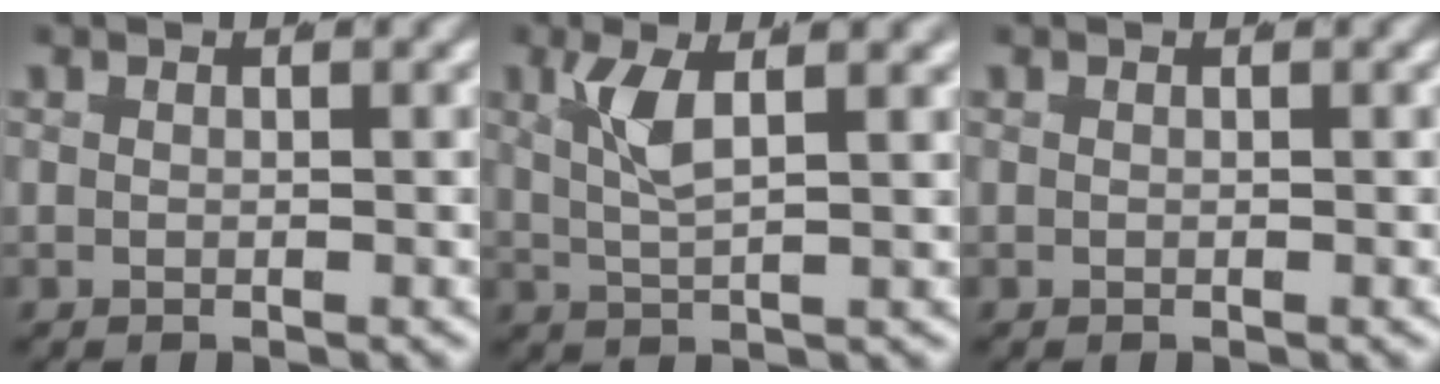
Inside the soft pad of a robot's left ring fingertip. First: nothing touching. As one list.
[{"total": 3.3, "force": [0.8, 0.9, 3.1], "torque": [-0.075, -0.004, 0.017]}, {"total": 0.0}]